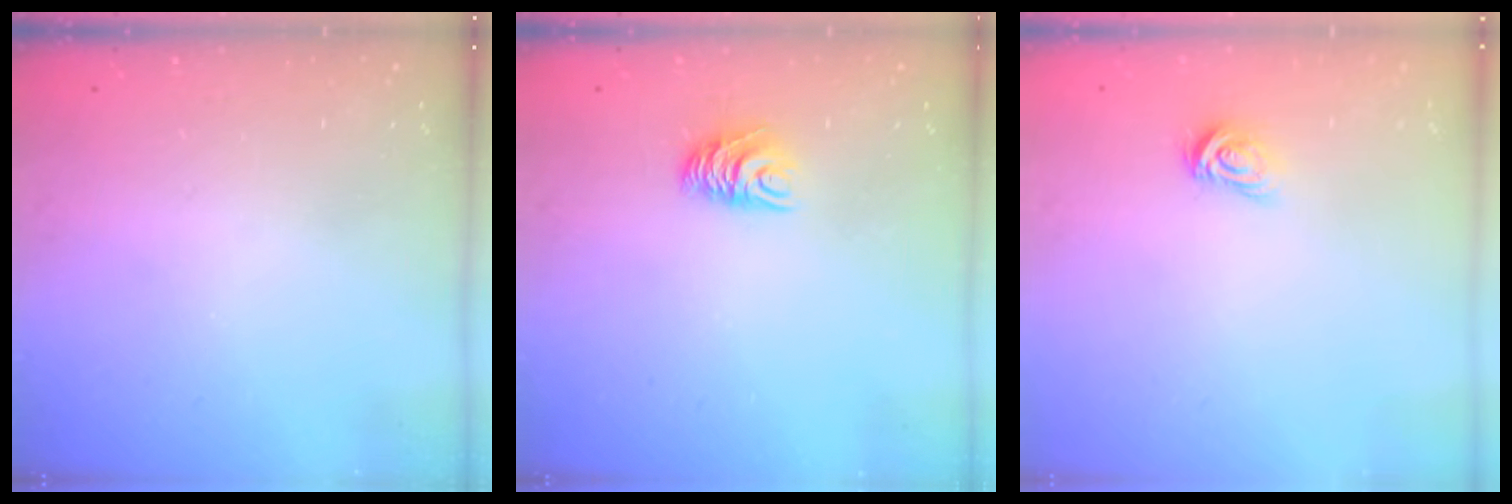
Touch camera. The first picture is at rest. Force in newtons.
{"total": 6.3, "press": 6.3, "slide": 0.4}
{"total": 3.7, "press": 3.7, "slide": 0.4}